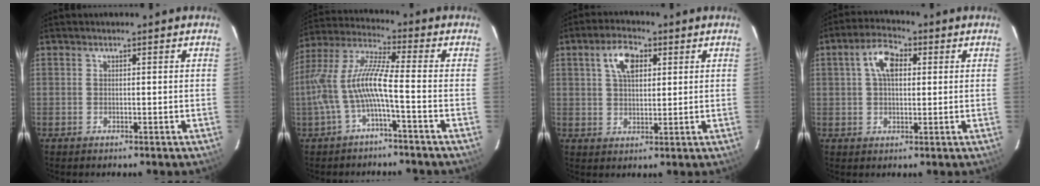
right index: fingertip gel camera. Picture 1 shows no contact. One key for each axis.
{"total": 10.9, "fx": -3.2, "fy": 1.1, "fz": 10.4, "tx": -0.222, "ty": 0.008, "tz": -0.059}
{"total": 6.5, "fx": 2.5, "fy": 3.5, "fz": 4.9, "tx": -0.089, "ty": 0.018, "tz": 0.047}
{"total": 6.6, "fx": 1.7, "fy": 3.7, "fz": 5.1, "tx": -0.096, "ty": 0.022, "tz": 0.031}